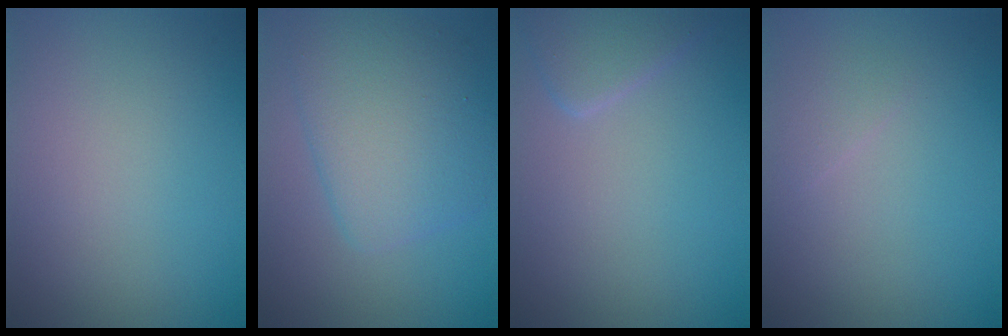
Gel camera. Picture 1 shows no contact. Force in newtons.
{"total": 5.8, "press": 5.8, "slide": 0.1}
{"total": 2.2, "press": 2.2, "slide": 0.2}
{"total": 0.8, "press": 0.8, "slide": 0.0}